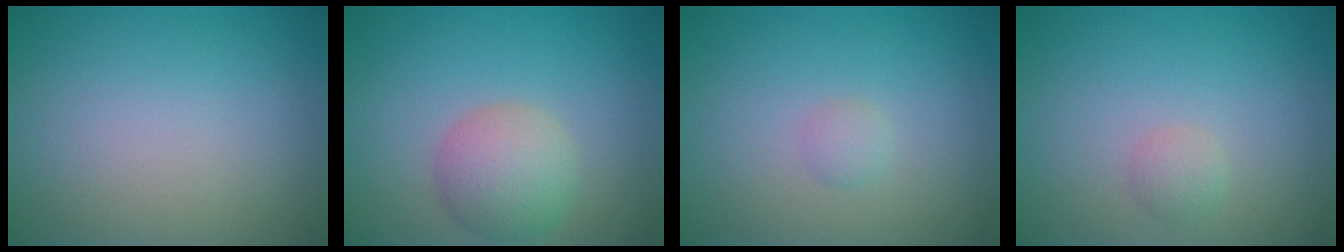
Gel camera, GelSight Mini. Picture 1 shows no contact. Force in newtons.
{"total": 4.1, "press": 4.1, "slide": 0.3}
{"total": 0.9, "press": 0.8, "slide": 0.1}
{"total": 1.1, "press": 1.1, "slide": 0.1}